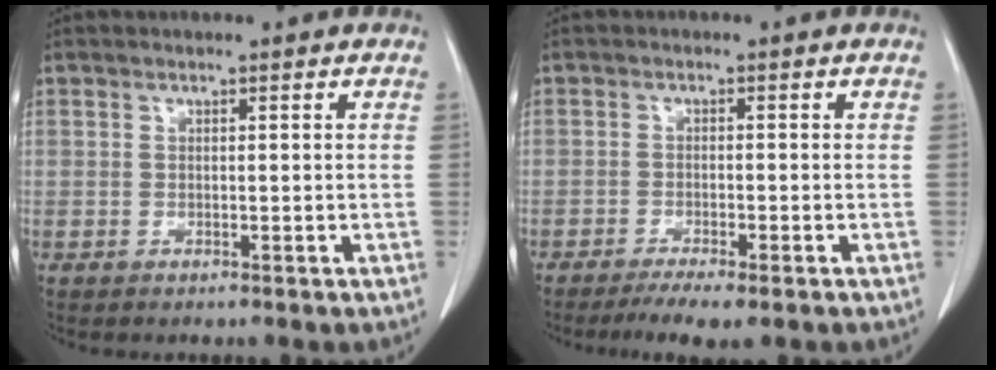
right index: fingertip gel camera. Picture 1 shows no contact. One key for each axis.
{"total": 4.9, "fx": -3.5, "fy": 0.5, "fz": 3.5, "tx": -0.053, "ty": -0.011, "tz": -0.054}